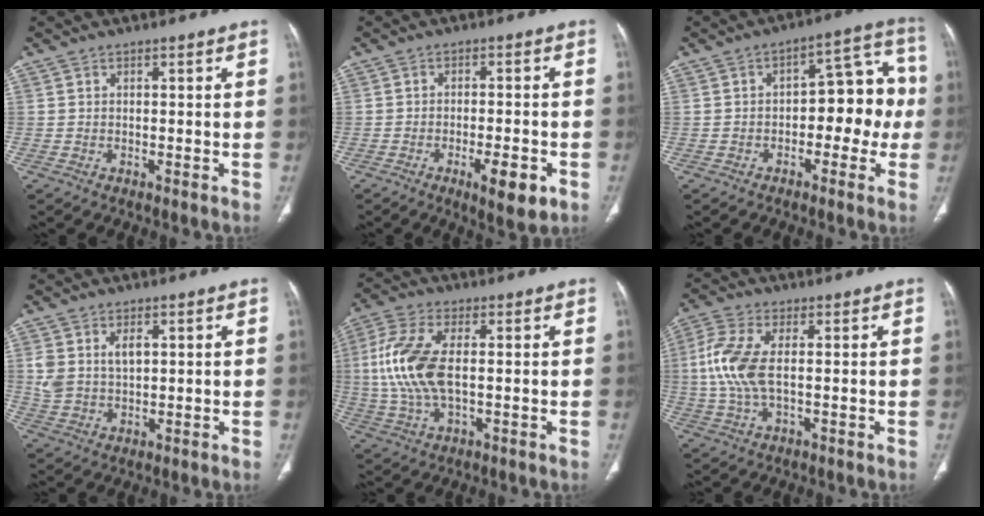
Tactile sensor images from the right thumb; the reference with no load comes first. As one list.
[{"total": 7.3, "force": [-3.2, 2.2, 6.2], "torque": [-0.091, 0.002, -0.043]}, {"total": 11.7, "force": [-1.5, 6.7, 9.5], "torque": [-0.069, 0.050, -0.028]}, {"total": 6.2, "force": [1.8, 3.8, 4.5], "torque": [-0.084, -0.003, 0.043]}, {"total": 12.7, "force": [0.8, 6.0, 11.2], "torque": [-0.260, 0.004, 0.016]}, {"total": 9.3, "force": [0.6, 4.1, 8.3], "torque": [-0.214, 0.005, 0.010]}]